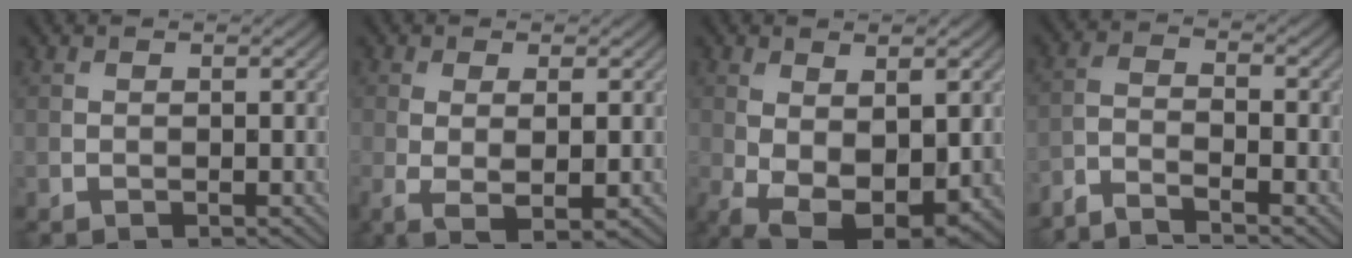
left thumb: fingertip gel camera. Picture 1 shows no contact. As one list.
[{"total": 3.9, "force": [-0.3, 0.9, 3.8], "torque": [-0.080, -0.006, -0.003]}, {"total": 9.8, "force": [-1.8, 5.3, 8.1], "torque": [-0.162, -0.029, -0.009]}, {"total": 4.6, "force": [-4.1, 0.5, 2.0], "torque": [-0.047, -0.004, -0.089]}]